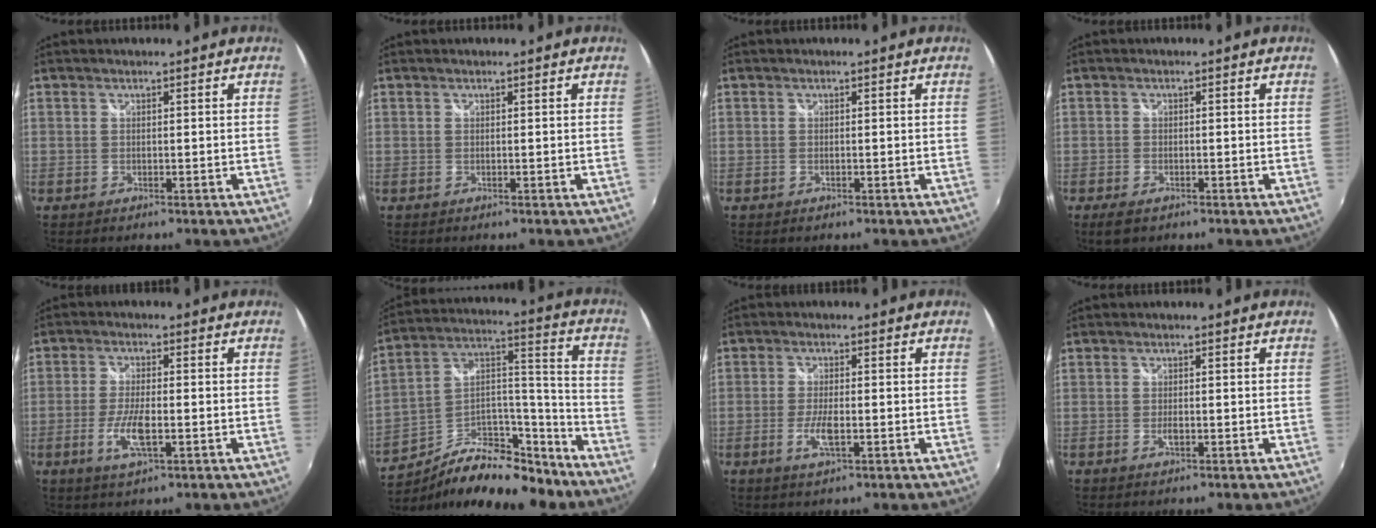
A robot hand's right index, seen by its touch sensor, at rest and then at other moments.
{"total": 0.0}
{"total": 0.0}
{"total": 3.3, "force": [-2.1, 1.7, 2.0], "torque": [-0.046, -0.009, -0.036]}
{"total": 6.4, "force": [-2.1, 1.6, 5.8], "torque": [-0.124, -0.009, -0.041]}
{"total": 20.9, "force": [-14.1, 10.2, 11.5], "torque": [-0.210, 0.046, -0.210]}
{"total": 4.3, "force": [-1.5, 1.0, 3.9], "torque": [-0.087, -0.007, -0.029]}
{"total": 1.2, "force": [-0.5, 0.4, 1.1], "torque": [-0.022, -0.002, -0.008]}